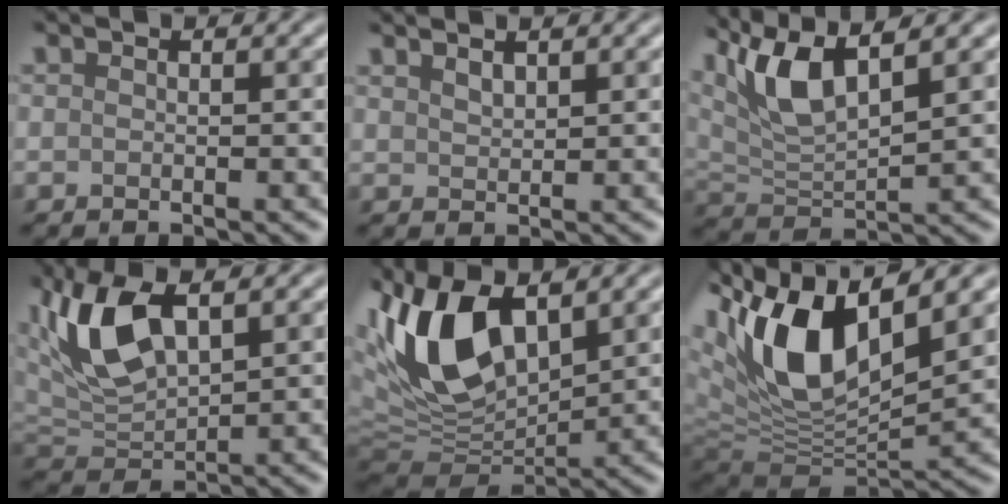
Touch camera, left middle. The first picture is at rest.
{"total": 1.5, "force": [1.2, 0.4, 0.7], "torque": [-0.011, 0.003, 0.023]}
{"total": 6.8, "force": [3.7, 2.2, 5.3], "torque": [-0.115, 0.007, 0.069]}
{"total": 7.2, "force": [2.7, 3.5, 5.7], "torque": [-0.126, 0.005, 0.046]}
{"total": 12.7, "force": [4.2, 6.6, 10.0], "torque": [-0.218, 0.005, 0.070]}
{"total": 13.5, "force": [4.5, 6.8, 10.8], "torque": [-0.213, 0.005, 0.078]}